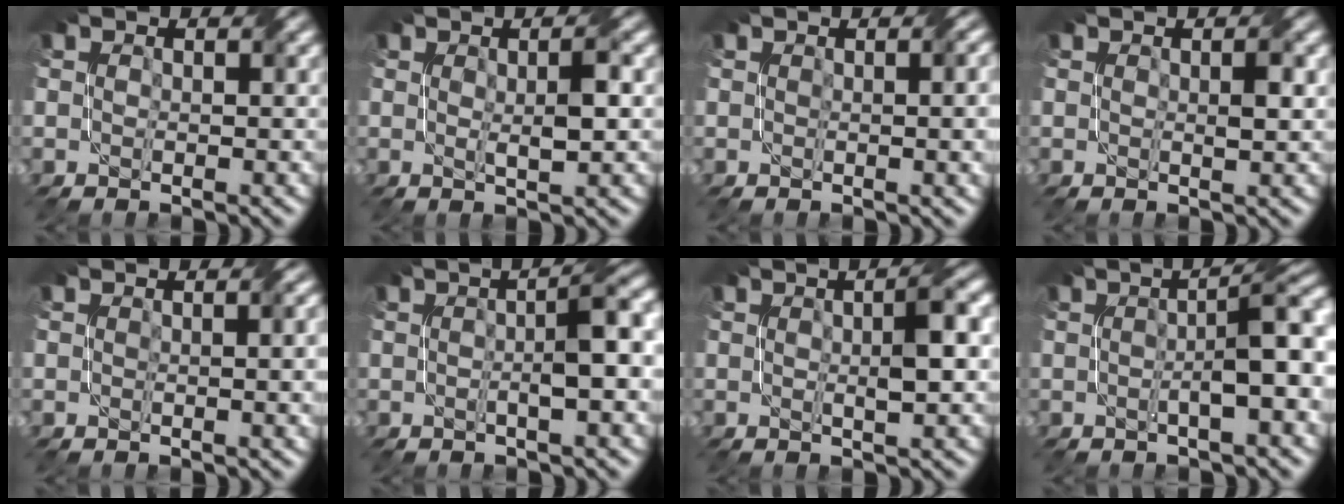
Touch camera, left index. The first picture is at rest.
{"total": 2.4, "force": [0.3, 0.3, 2.3], "torque": [-0.037, -0.002, 0.006]}
{"total": 3.3, "force": [0.5, 1.2, 3.0], "torque": [-0.024, 0.008, 0.008]}
{"total": 1.1, "force": [0.3, 0.2, 1.1], "torque": [-0.016, -0.001, 0.004]}
{"total": 2.8, "force": [0.4, 1.0, 2.6], "torque": [-0.022, 0.007, 0.006]}
{"total": 4.7, "force": [0.2, 0.7, 4.6], "torque": [-0.064, 0.015, 0.000]}
{"total": 3.7, "force": [0.7, 0.6, 3.6], "torque": [-0.055, 0.007, 0.009]}
{"total": 6.3, "force": [0.2, 1.2, 6.2], "torque": [-0.076, 0.015, 0.000]}